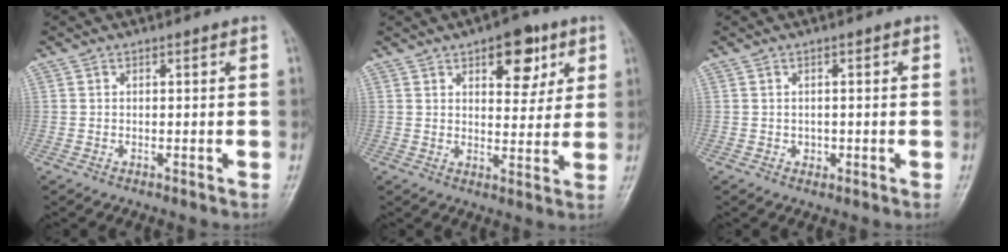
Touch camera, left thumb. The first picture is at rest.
{"total": 9.3, "force": [4.6, 5.0, 6.4], "torque": [-0.047, -0.018, 0.060]}
{"total": 1.4, "force": [-0.4, 1.3, 0.4], "torque": [0.006, 0.003, -0.004]}